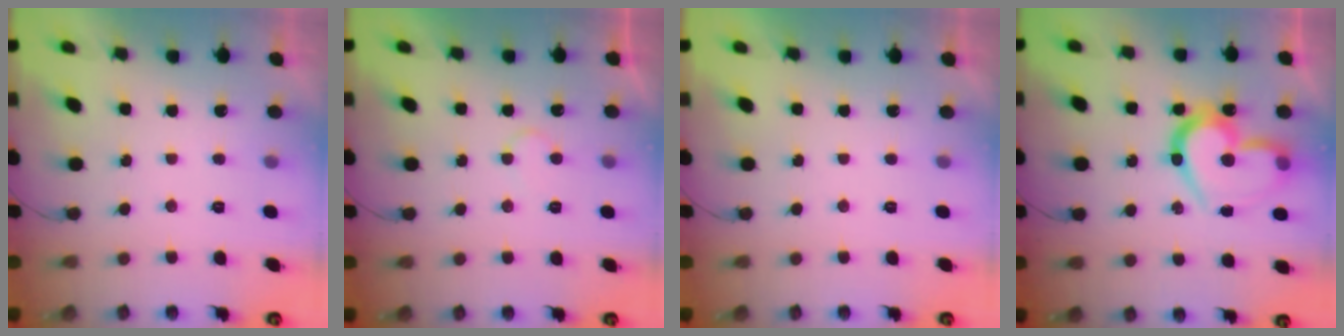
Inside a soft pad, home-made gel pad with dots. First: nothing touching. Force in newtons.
{"total": 4.7, "press": 4.7, "slide": 0.4}
{"total": 1.7, "press": 1.7, "slide": 0.0}
{"total": 19.7, "press": 19.7, "slide": 1.8}